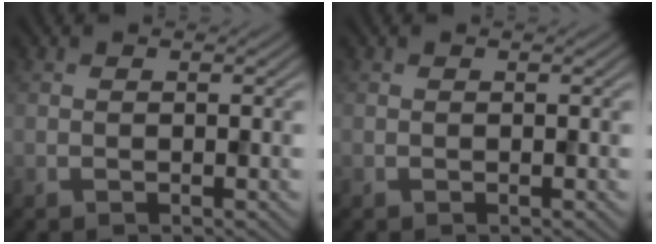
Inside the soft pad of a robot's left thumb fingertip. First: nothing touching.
{"total": 0.0}